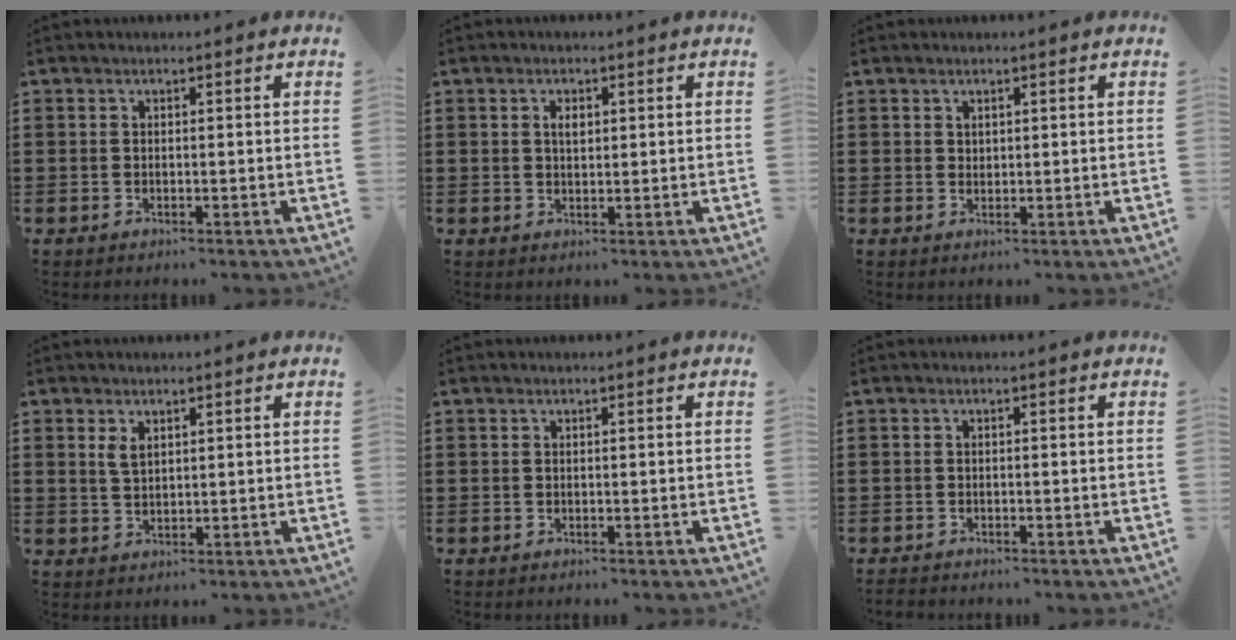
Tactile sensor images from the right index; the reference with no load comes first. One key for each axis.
{"total": 1.9, "fx": 0.5, "fy": 1.0, "fz": 1.5, "tx": -0.024, "ty": 0.003, "tz": 0.006}
{"total": 1.0, "fx": 0.8, "fy": 0.6, "fz": 0.2, "tx": -0.005, "ty": 0.002, "tz": 0.015}
{"total": 2.2, "fx": 1.1, "fy": 1.1, "fz": 1.5, "tx": -0.034, "ty": 0.002, "tz": 0.021}
{"total": 0.0}
{"total": 0.8, "fx": -0.8, "fy": 0.0, "fz": 0.0, "tx": -0.004, "ty": -0.002, "tz": -0.015}